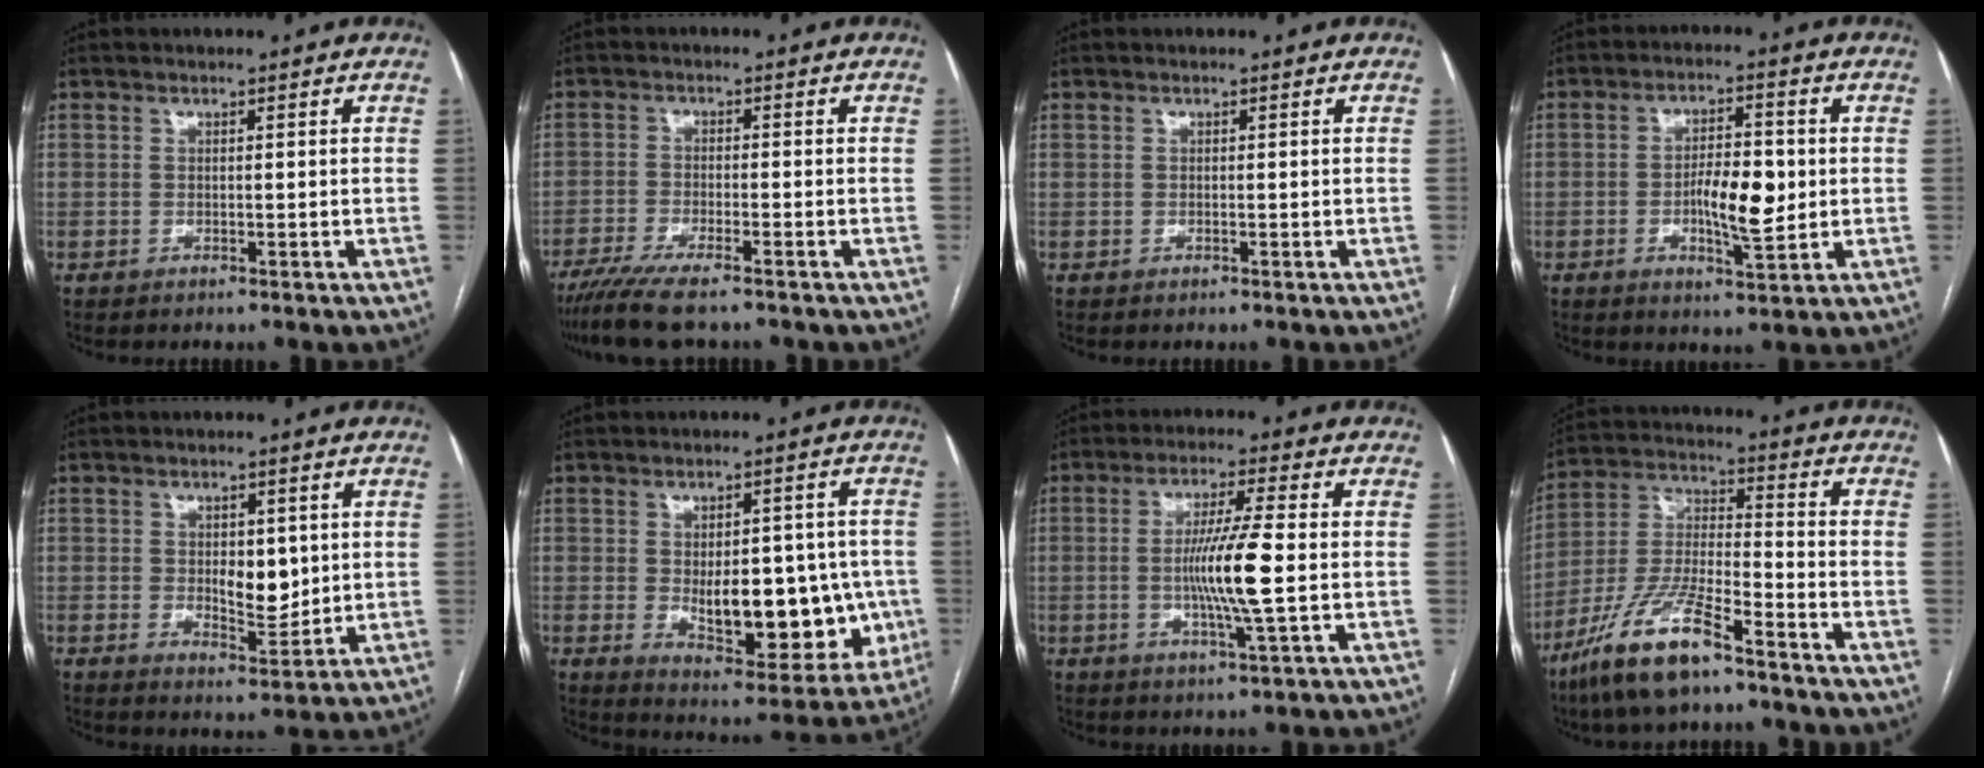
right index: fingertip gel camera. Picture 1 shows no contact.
{"total": 8.7, "force": [-6.9, 0.9, 5.2], "torque": [-0.085, -0.021, -0.115]}
{"total": 0.0}
{"total": 7.8, "force": [-0.7, 2.3, 7.4], "torque": [-0.130, 0.002, -0.012]}
{"total": 6.0, "force": [0.7, 3.0, 5.2], "torque": [-0.074, -0.005, 0.019]}
{"total": 15.9, "force": [-1.8, 7.4, 13.9], "torque": [-0.188, 0.001, 0.000]}
{"total": 9.1, "force": [-0.8, -0.4, 9.1], "torque": [-0.170, -0.006, -0.018]}
{"total": 14.0, "force": [-9.5, 2.6, 10.0], "torque": [-0.213, -0.019, -0.180]}